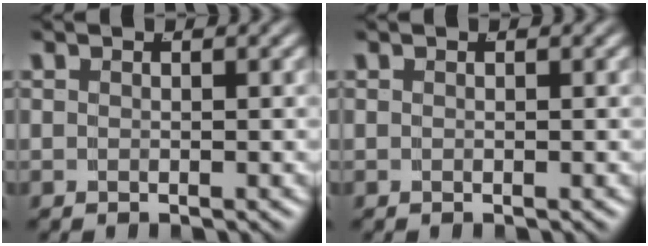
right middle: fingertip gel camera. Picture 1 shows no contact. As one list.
[{"total": 0.0}]